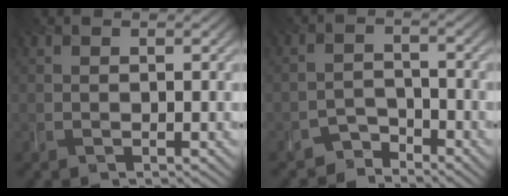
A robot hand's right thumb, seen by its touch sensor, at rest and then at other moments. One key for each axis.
{"total": 3.0, "fx": -2.8, "fy": 1.0, "fz": 0.1, "tx": 0.009, "ty": 0.006, "tz": -0.059}